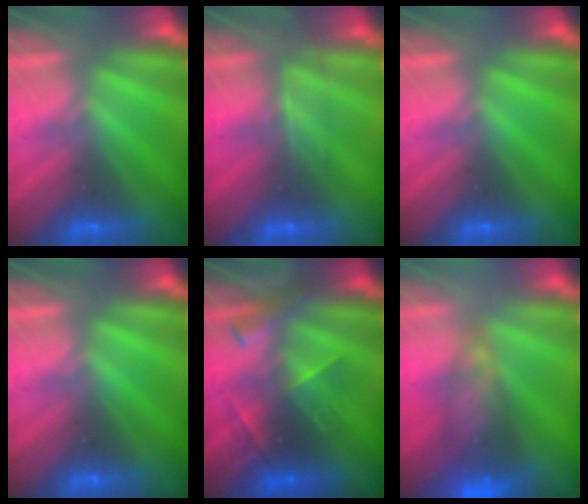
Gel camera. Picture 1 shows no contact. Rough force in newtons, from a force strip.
{"total": 2.5}
{"total": 0.0}
{"total": 0.0}
{"total": 2.9}
{"total": 6.7}